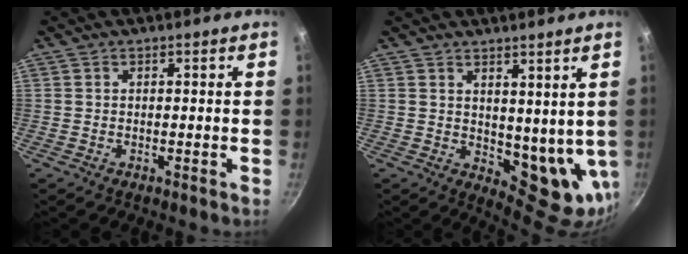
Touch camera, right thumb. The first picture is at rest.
{"total": 9.0, "force": [3.4, 5.1, 6.7], "torque": [-0.076, -0.027, 0.064]}